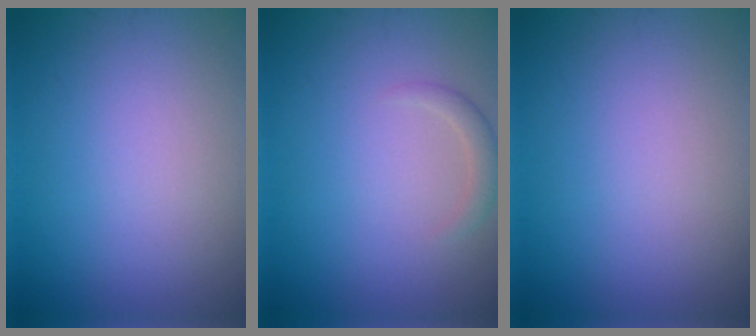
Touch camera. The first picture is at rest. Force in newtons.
{"total": 1.2, "press": 1.2, "slide": 0.0}
{"total": 0.0}